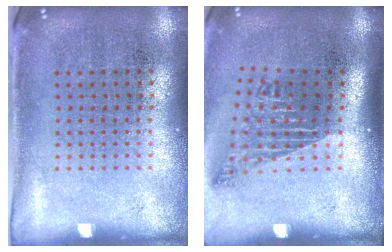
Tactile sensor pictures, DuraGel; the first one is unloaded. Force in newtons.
{"total": 1.8, "press": 1.1, "slide": 1.4}